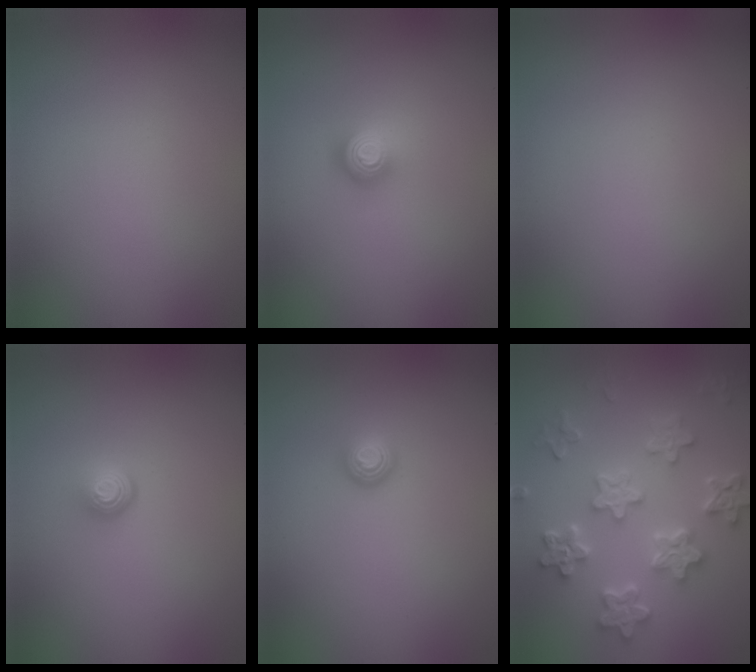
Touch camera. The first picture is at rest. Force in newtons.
{"total": 2.3, "press": 1.4, "slide": 1.8}
{"total": 0.0}
{"total": 1.5, "press": 0.9, "slide": 1.2}
{"total": 1.5, "press": 1.0, "slide": 1.1}
{"total": 5.4, "press": 5.0, "slide": 2.2}